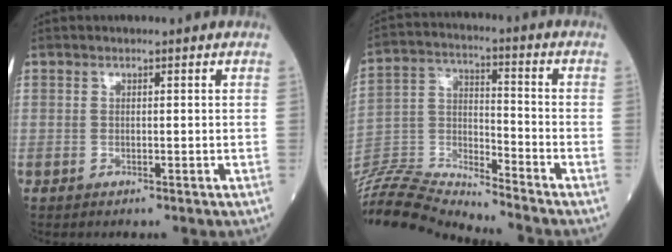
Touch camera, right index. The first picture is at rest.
{"total": 14.6, "force": [-14.5, -0.5, 2.2], "torque": [-0.048, 0.030, -0.270]}